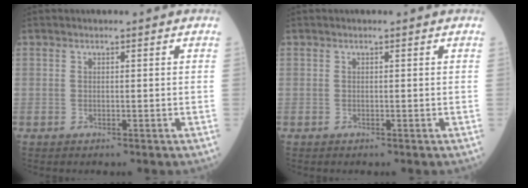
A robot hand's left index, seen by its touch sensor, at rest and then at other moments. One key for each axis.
{"total": 0.0}